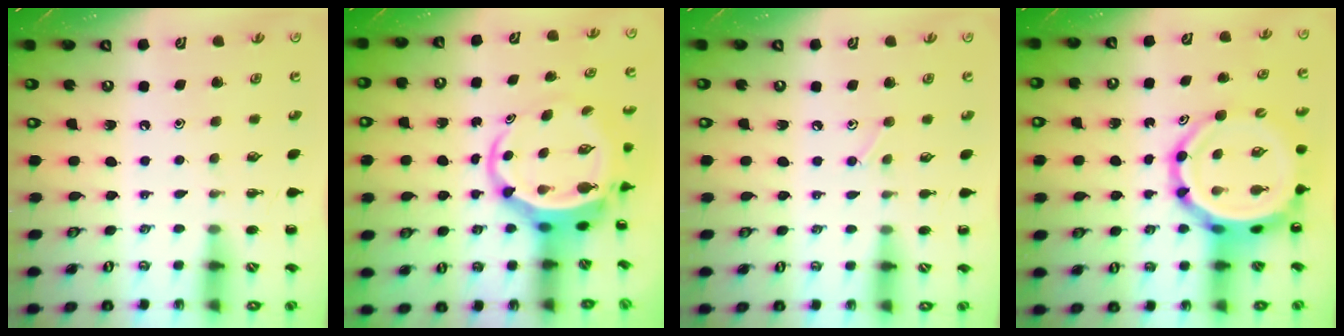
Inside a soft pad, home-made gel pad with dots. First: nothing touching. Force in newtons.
{"total": 8.5, "press": 8.1, "slide": 2.4}
{"total": 4.9, "press": 4.7, "slide": 1.5}
{"total": 11.2, "press": 10.7, "slide": 3.4}